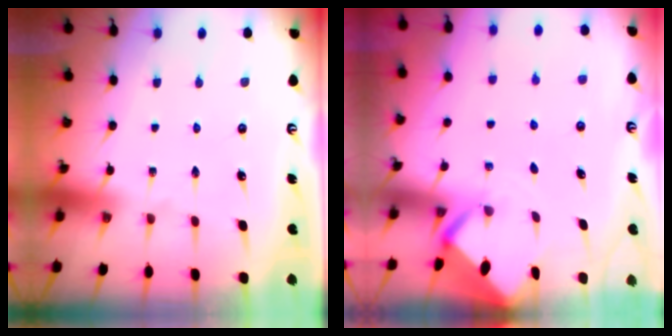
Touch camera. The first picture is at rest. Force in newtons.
{"total": 1.8, "press": 1.8, "slide": 0.1}